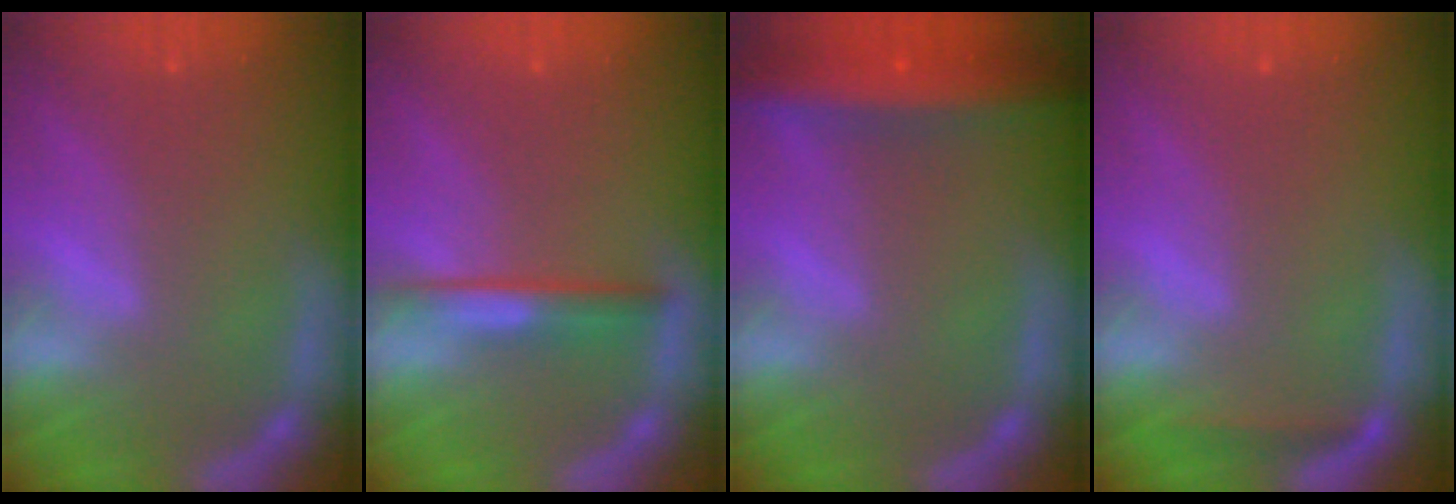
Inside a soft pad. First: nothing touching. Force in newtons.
{"total": 3.0}
{"total": 7.4}
{"total": 1.4}